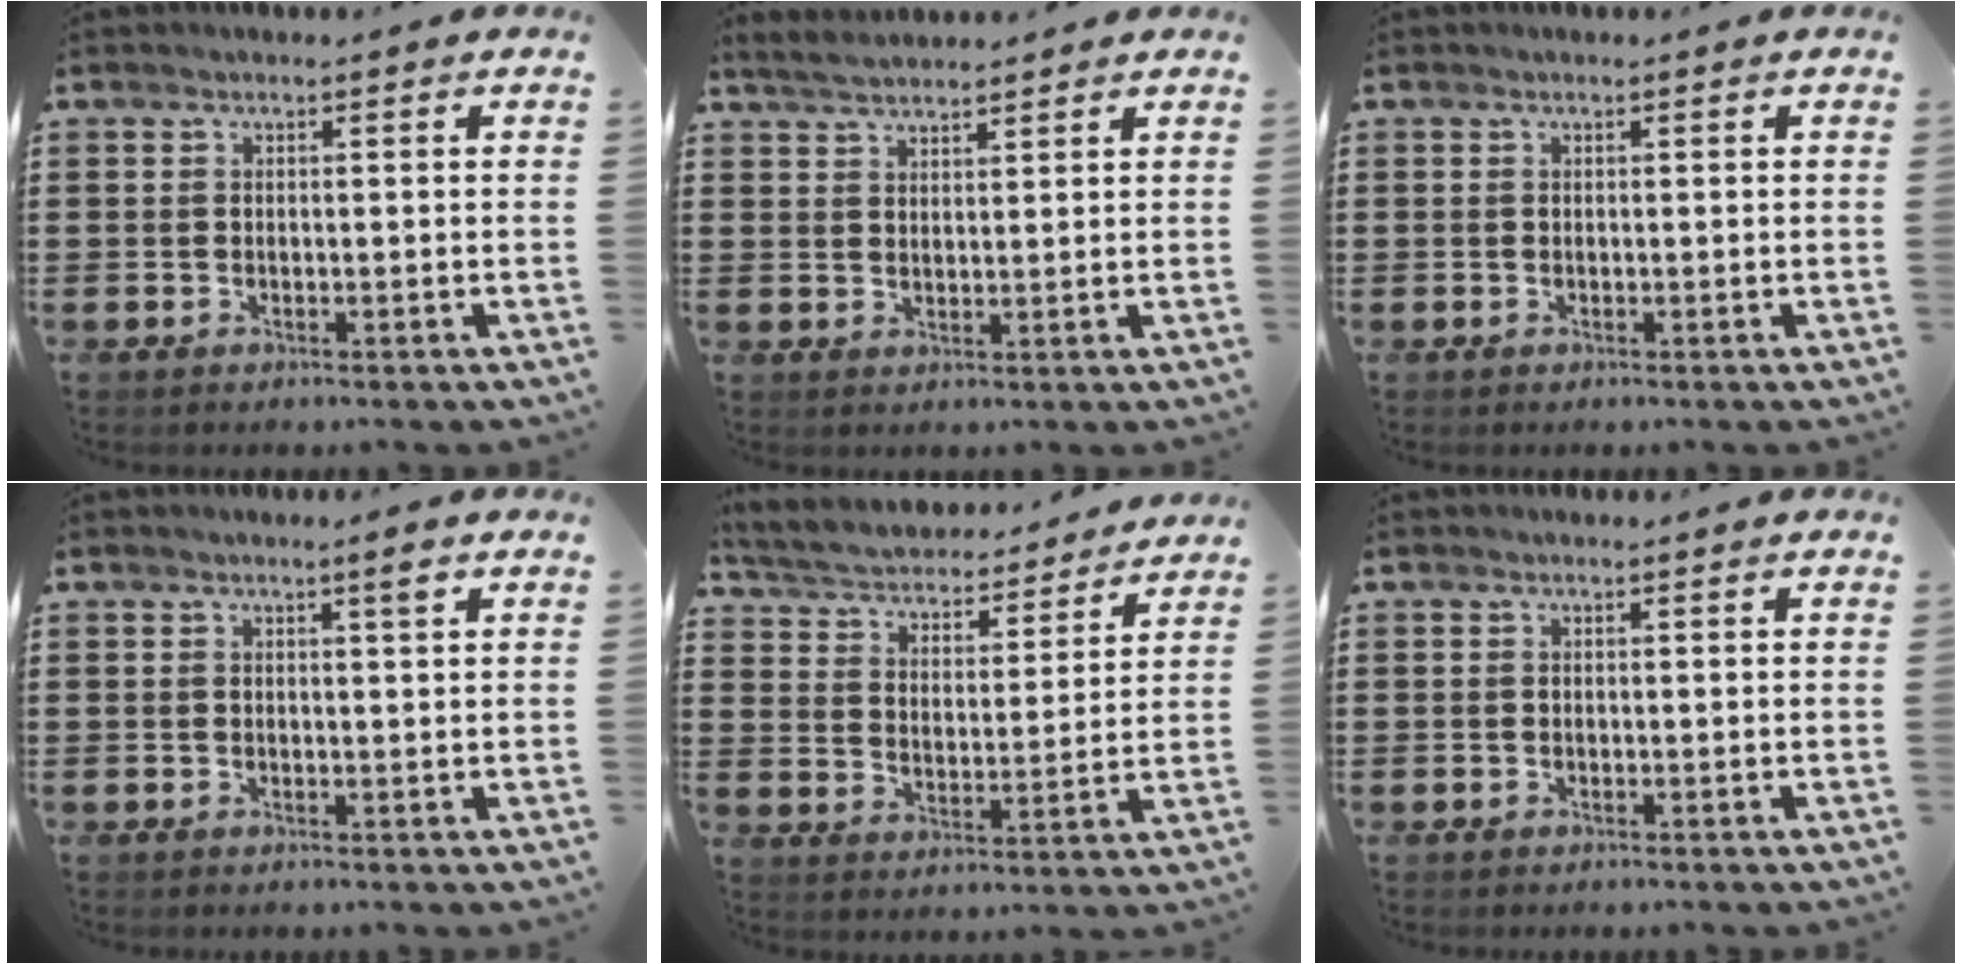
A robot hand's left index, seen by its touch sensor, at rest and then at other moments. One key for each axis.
{"total": 3.0, "fx": 2.9, "fy": 0.5, "fz": 0.6, "tx": -0.022, "ty": 0.001, "tz": 0.055}
{"total": 0.0}
{"total": 2.1, "fx": 1.1, "fy": -0.1, "fz": 1.8, "tx": -0.027, "ty": -0.004, "tz": 0.017}
{"total": 3.7, "fx": 3.7, "fy": 0.4, "fz": 0.4, "tx": -0.032, "ty": -0.032, "tz": 0.055}
{"total": 0.0}